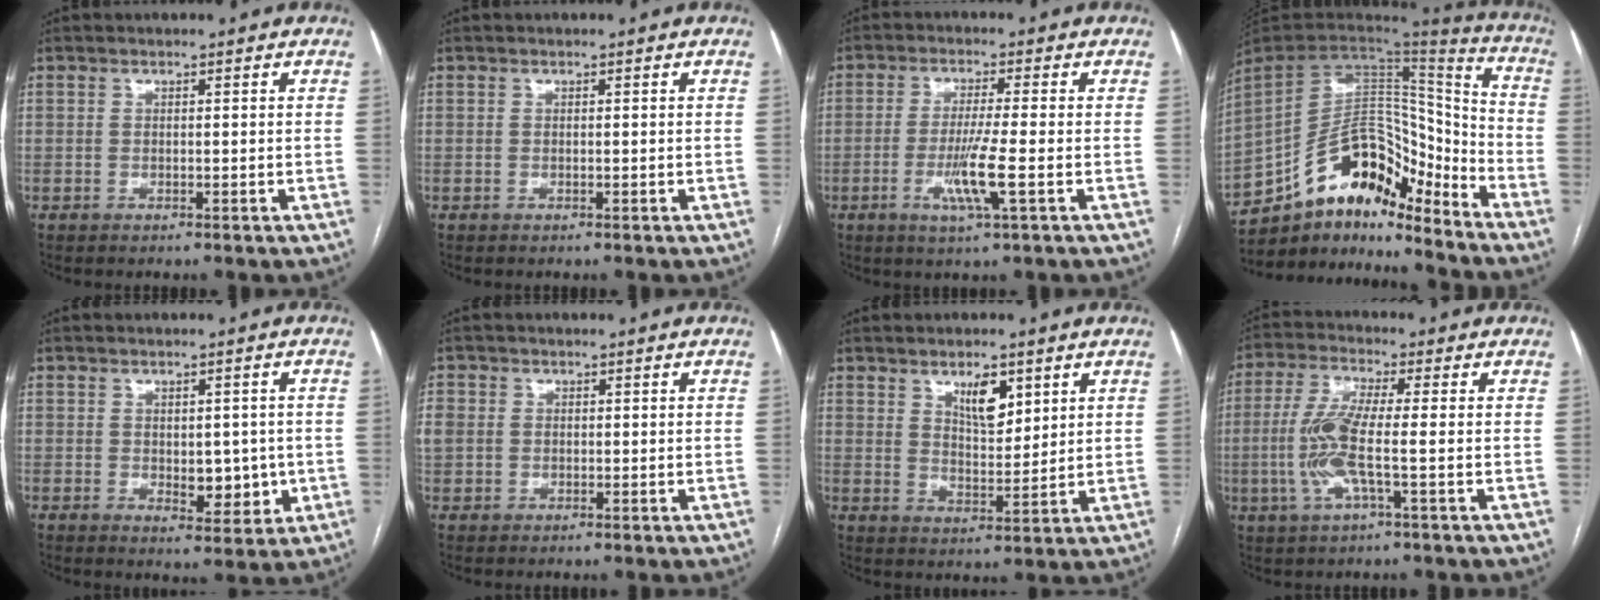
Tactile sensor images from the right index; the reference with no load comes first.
{"total": 0.0}
{"total": 6.6, "force": [-1.9, -0.5, 6.2], "torque": [-0.120, -0.016, -0.037]}
{"total": 17.7, "force": [-13.8, 5.9, 9.5], "torque": [-0.164, 0.044, -0.236]}
{"total": 5.6, "force": [-0.6, 3.1, 4.7], "torque": [-0.054, -0.002, 0.004]}
{"total": 4.9, "force": [0.4, 4.4, 2.1], "torque": [-0.074, 0.018, 0.016]}
{"total": 5.7, "force": [3.2, 2.3, 4.1], "torque": [-0.071, -0.005, 0.059]}
{"total": 8.5, "force": [-1.4, 0.7, 8.3], "torque": [-0.180, -0.001, -0.035]}